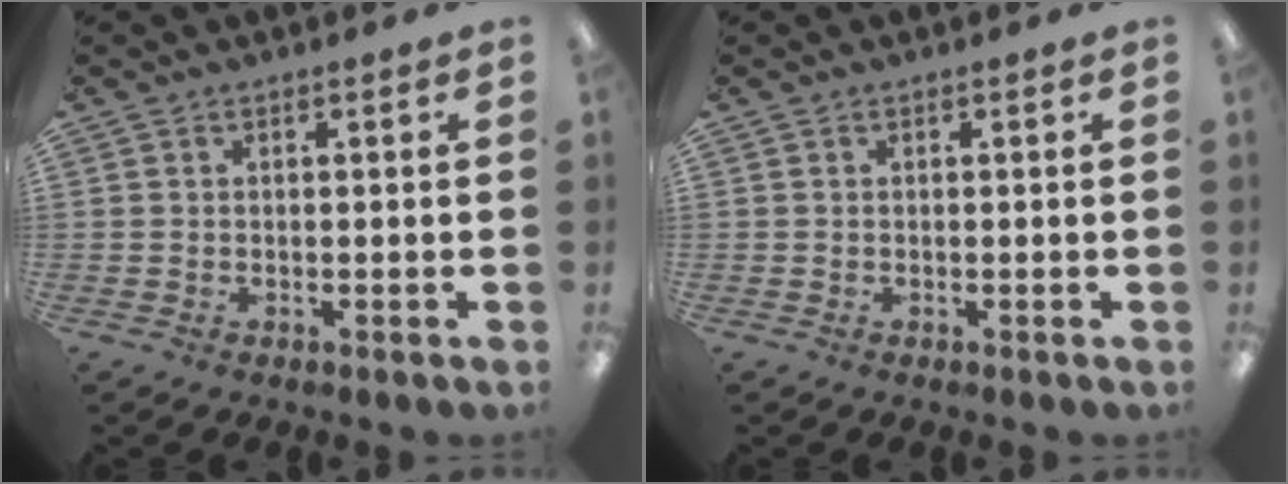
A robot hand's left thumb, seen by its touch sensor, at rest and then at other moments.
{"total": 0.0}